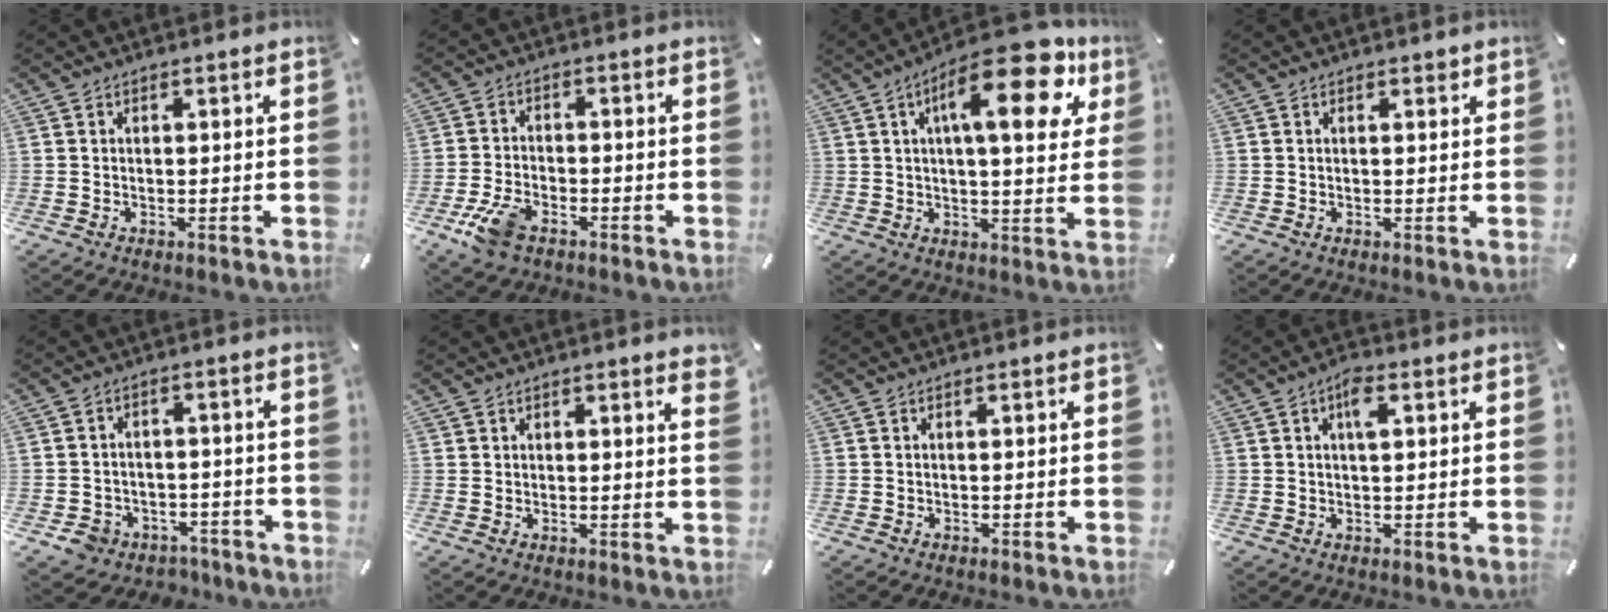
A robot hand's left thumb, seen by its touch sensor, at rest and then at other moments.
{"total": 7.4, "force": [-4.2, 4.0, 4.6], "torque": [-0.107, 0.011, -0.079]}
{"total": 19.4, "force": [8.9, 6.4, 16.1], "torque": [-0.243, -0.034, 0.134]}
{"total": 0.9, "force": [0.5, 0.6, 0.4], "torque": [0.000, -0.001, 0.007]}
{"total": 5.8, "force": [-3.2, 4.6, 1.5], "torque": [-0.035, 0.024, -0.059]}
{"total": 1.7, "force": [1.4, 0.4, 1.0], "torque": [-0.013, -0.002, 0.023]}
{"total": 0.0}
{"total": 4.5, "force": [1.7, 2.0, 3.7], "torque": [-0.064, 0.003, 0.023]}